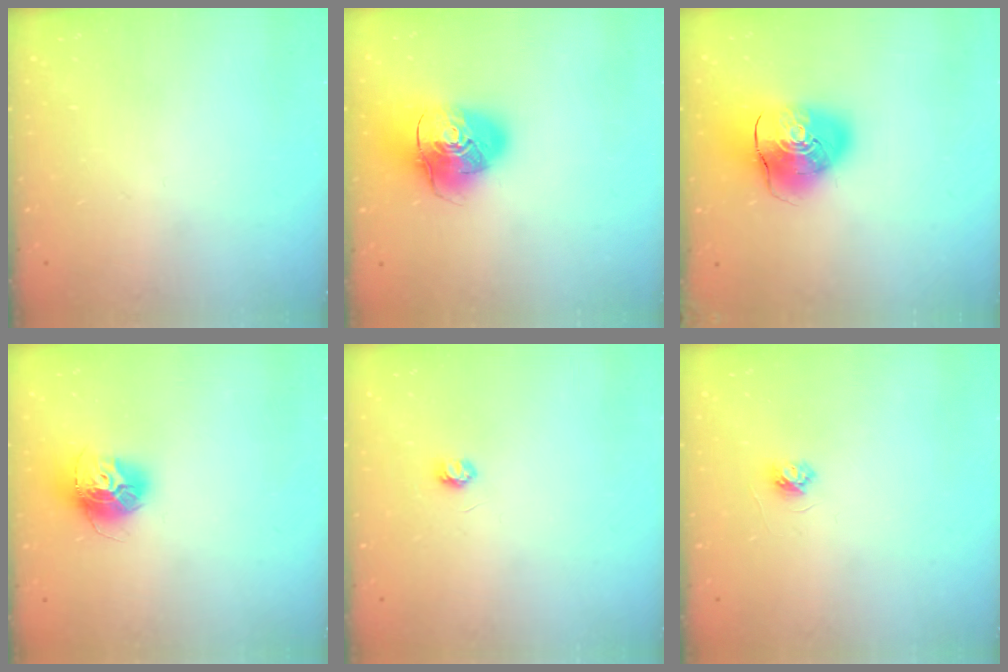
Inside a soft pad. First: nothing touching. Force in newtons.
{"total": 15.6, "press": 15.4, "slide": 2.2}
{"total": 12.5, "press": 12.3, "slide": 2.1}
{"total": 13.2, "press": 13.1, "slide": 1.3}
{"total": 3.2, "press": 3.2, "slide": 0.3}
{"total": 3.8, "press": 3.7, "slide": 0.5}